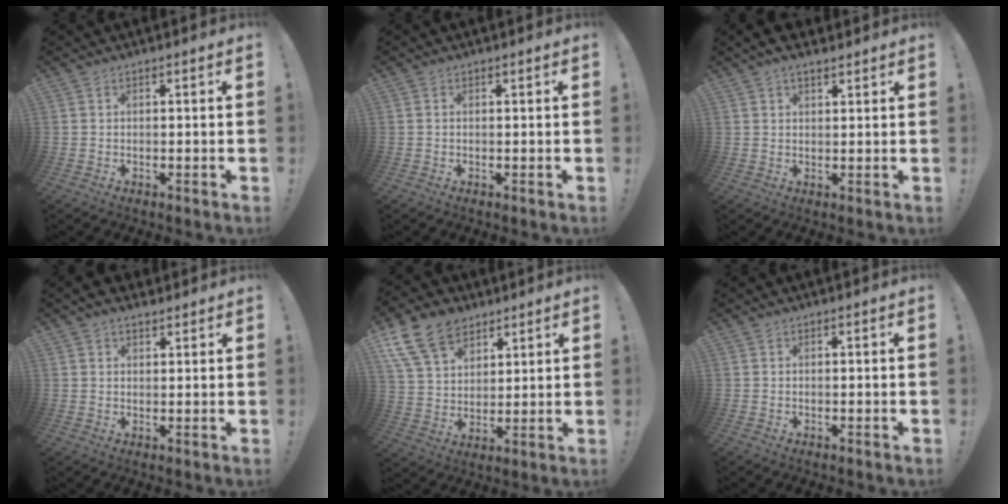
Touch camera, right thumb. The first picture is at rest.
{"total": 0.0}
{"total": 4.3, "force": [3.4, 1.7, 2.1], "torque": [-0.029, -0.014, 0.062]}
{"total": 3.3, "force": [2.7, 1.5, 1.1], "torque": [-0.010, -0.014, 0.049]}
{"total": 15.5, "force": [9.4, 10.1, 6.9], "torque": [-0.126, -0.048, 0.183]}
{"total": 0.0}